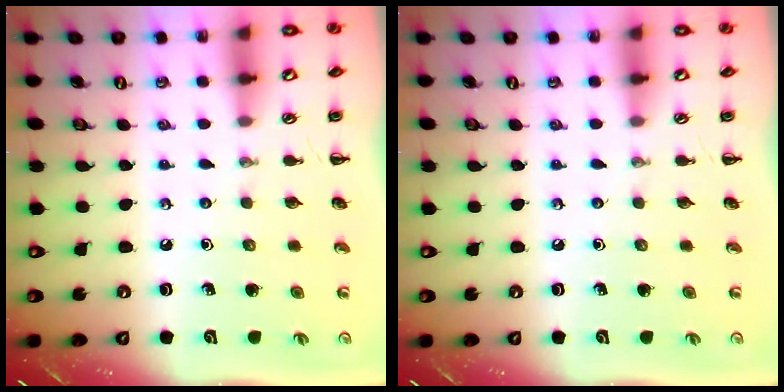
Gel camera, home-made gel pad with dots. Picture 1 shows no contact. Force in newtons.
{"total": 0.0}